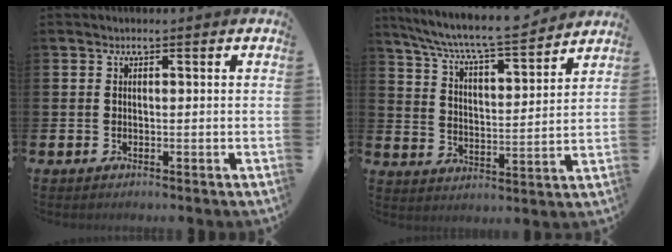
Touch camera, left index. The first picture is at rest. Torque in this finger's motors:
{"motor_torque": [1.10, -1.04, 0.43, 0.21]}